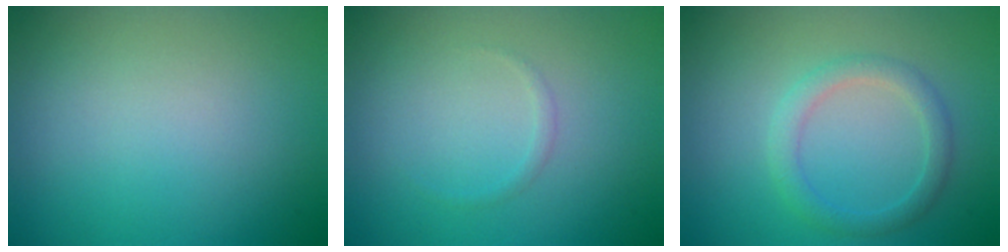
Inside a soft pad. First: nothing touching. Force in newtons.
{"total": 0.6, "press": 0.6, "slide": 0.0}
{"total": 2.3, "press": 2.3, "slide": 0.1}